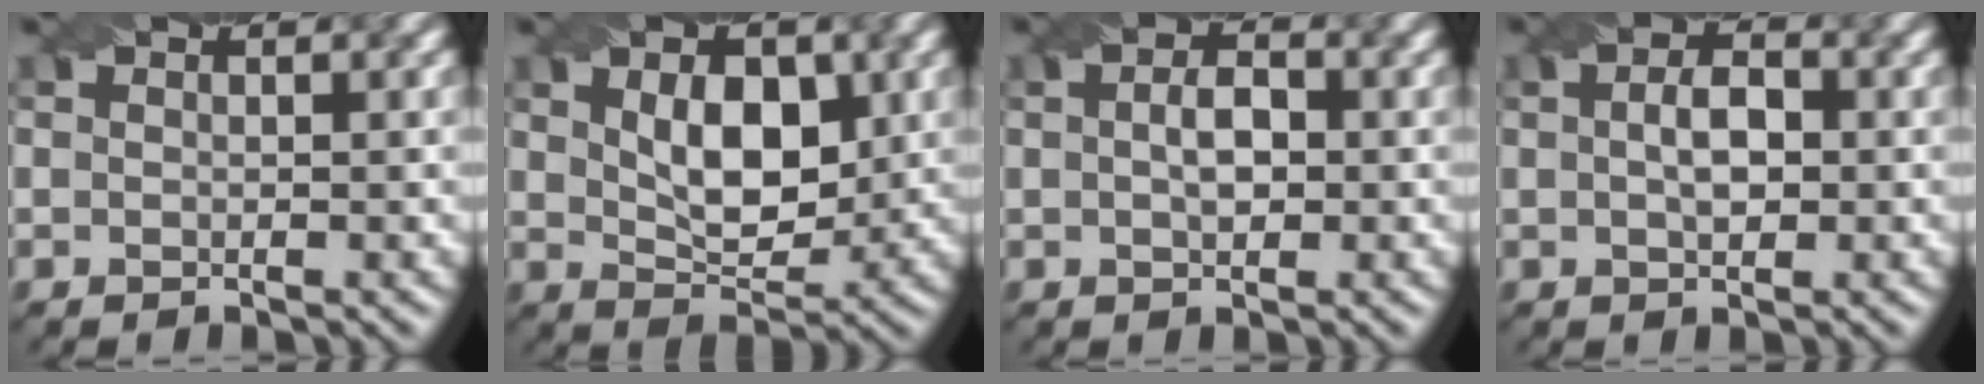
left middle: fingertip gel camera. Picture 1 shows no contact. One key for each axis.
{"total": 5.3, "fx": 1.2, "fy": 3.1, "fz": 4.2, "tx": -0.072, "ty": -0.004, "tz": 0.025}
{"total": 2.4, "fx": -0.1, "fy": 1.3, "fz": 2.0, "tx": -0.040, "ty": 0.006, "tz": -0.001}
{"total": 2.7, "fx": 0.0, "fy": 1.5, "fz": 2.3, "tx": -0.047, "ty": 0.007, "tz": 0.000}